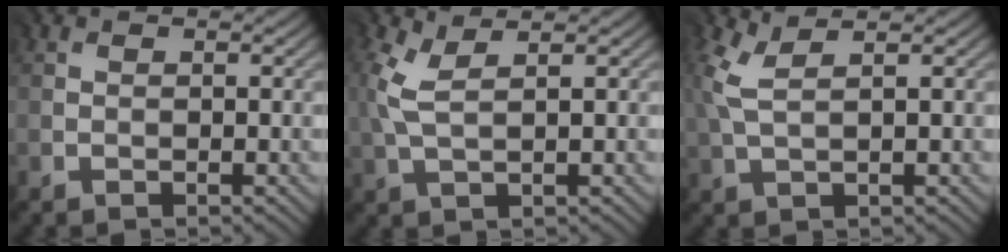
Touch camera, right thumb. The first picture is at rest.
{"total": 2.9, "force": [1.5, 0.7, 2.4], "torque": [-0.067, 0.006, 0.032]}
{"total": 2.7, "force": [1.6, 0.6, 2.1], "torque": [-0.056, 0.008, 0.036]}